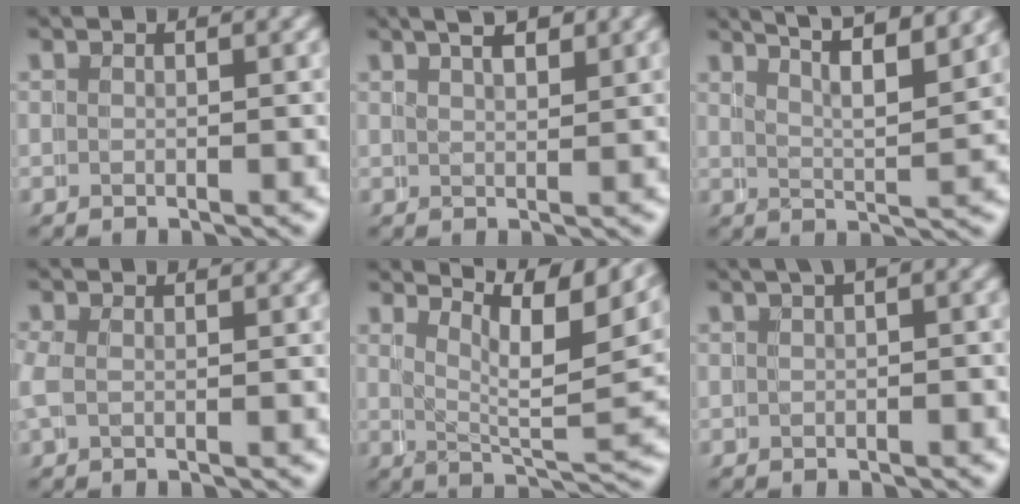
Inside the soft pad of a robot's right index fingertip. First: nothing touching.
{"total": 5.2, "force": [3.3, 2.7, 3.0], "torque": [-0.030, 0.014, 0.039]}
{"total": 6.9, "force": [5.3, 2.1, 3.9], "torque": [-0.056, 0.009, 0.073]}
{"total": 1.2, "force": [-0.4, 1.0, 0.6], "torque": [-0.029, -0.005, -0.005]}
{"total": 7.9, "force": [4.7, 2.7, 5.8], "torque": [-0.087, -0.009, 0.063]}
{"total": 2.3, "force": [0.6, 1.3, 1.8], "torque": [-0.011, 0.018, 0.000]}